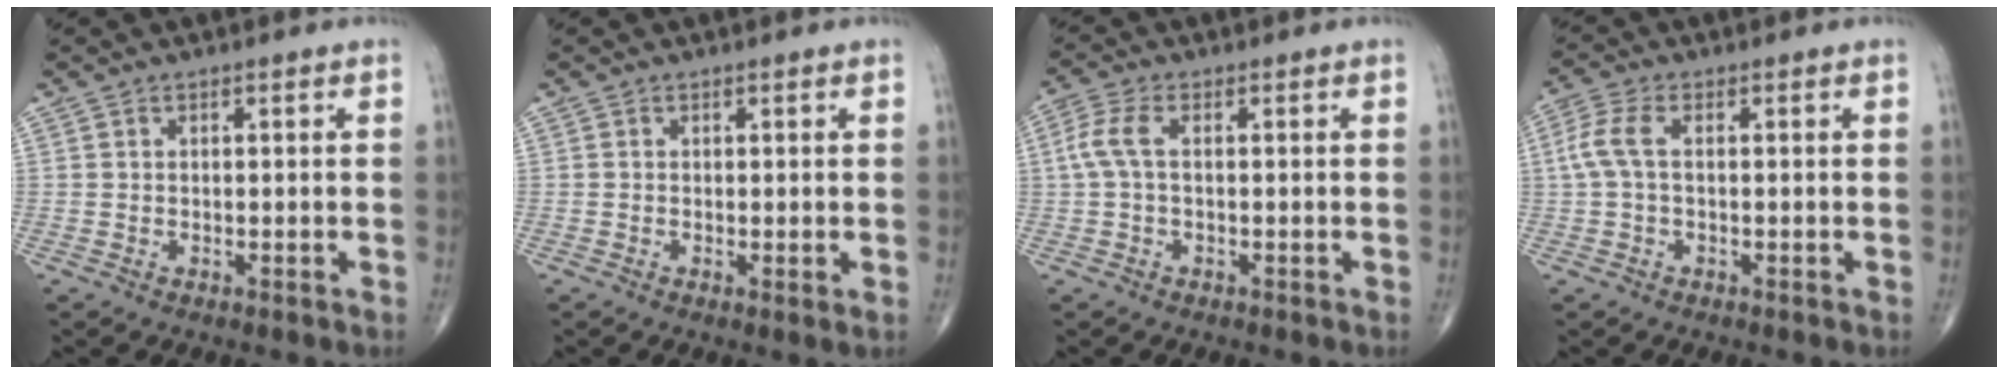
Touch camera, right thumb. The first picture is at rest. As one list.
[{"total": 0.9, "force": [0.1, 0.2, 0.9], "torque": [-0.014, -0.003, -0.001]}, {"total": 4.5, "force": [0.4, 2.1, 4.0], "torque": [-0.111, 0.011, 0.003]}, {"total": 4.9, "force": [0.4, 2.4, 4.3], "torque": [-0.119, 0.012, 0.003]}]